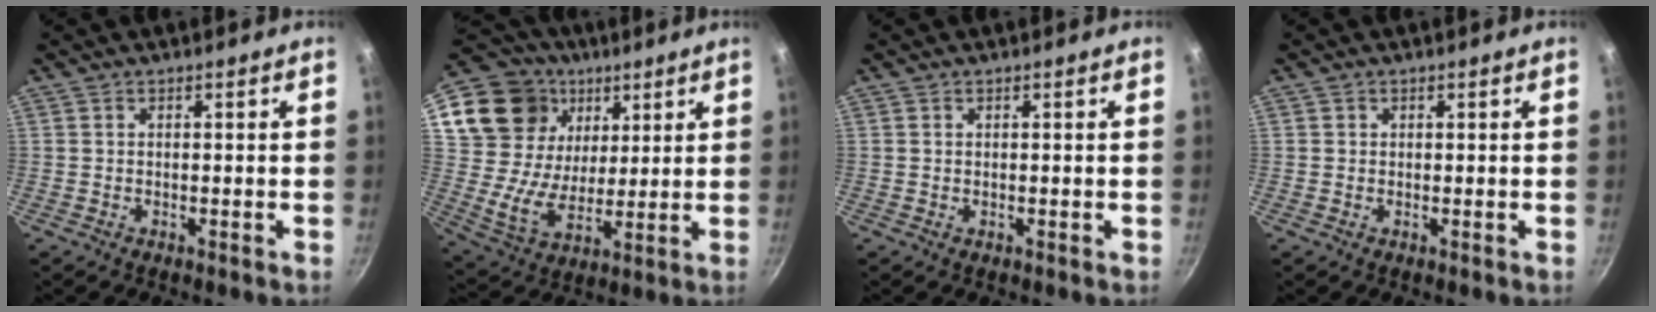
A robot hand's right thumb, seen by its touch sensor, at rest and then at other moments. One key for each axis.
{"total": 19.7, "fx": 9.0, "fy": 15.2, "fz": 8.7, "tx": -0.144, "ty": -0.015, "tz": 0.169}
{"total": 0.0}
{"total": 0.5, "fx": 0.1, "fy": 0.5, "fz": 0.0, "tx": 0.004, "ty": 0.000, "tz": 0.000}